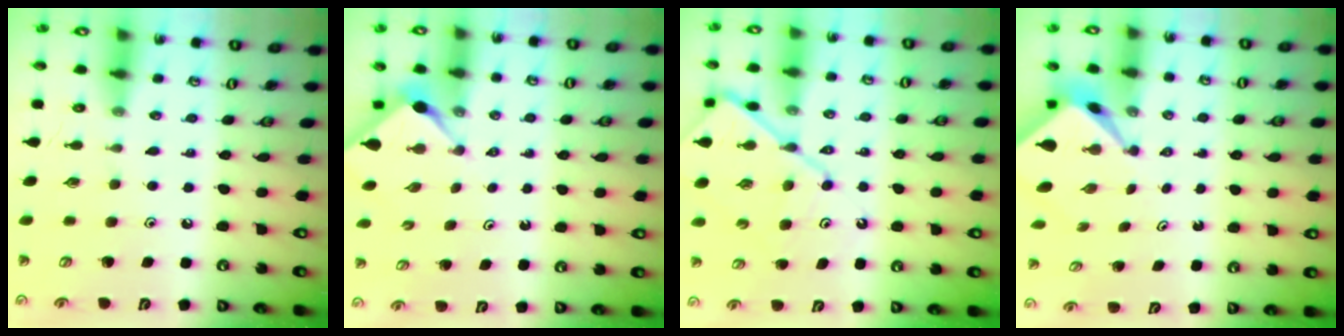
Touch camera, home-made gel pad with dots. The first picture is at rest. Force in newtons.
{"total": 2.8, "press": 2.8, "slide": 0.5}
{"total": 12.0, "press": 12.0, "slide": 1.3}
{"total": 2.4, "press": 2.4, "slide": 0.2}